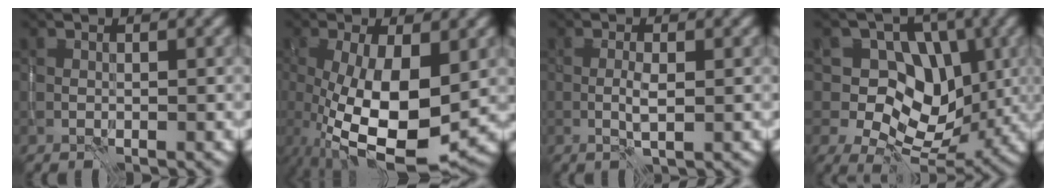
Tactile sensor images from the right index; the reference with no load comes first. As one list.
[{"total": 11.5, "force": [-1.9, 4.6, 10.4], "torque": [-0.192, -0.020, -0.029]}, {"total": 1.5, "force": [-0.3, 0.2, 1.5], "torque": [-0.031, 0.000, -0.005]}, {"total": 7.6, "force": [0.6, 6.1, 4.5], "torque": [-0.054, -0.003, -0.001]}]